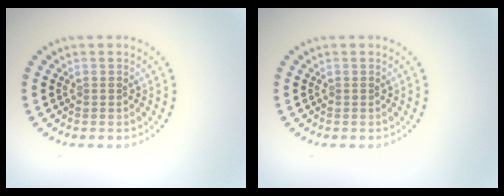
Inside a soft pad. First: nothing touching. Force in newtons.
{"total": 0.0}